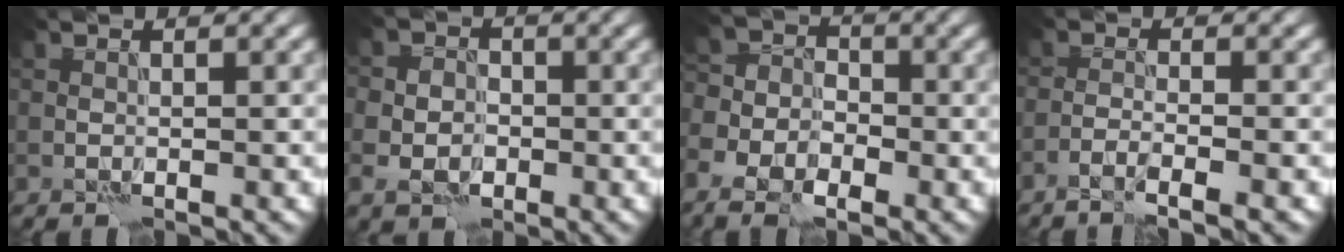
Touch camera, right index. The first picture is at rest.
{"total": 3.8, "force": [-0.8, 3.2, 1.9], "torque": [-0.016, -0.006, -0.022]}
{"total": 7.7, "force": [-4.8, 4.9, 3.5], "torque": [-0.040, -0.019, -0.077]}
{"total": 2.5, "force": [-1.9, 0.0, 1.6], "torque": [-0.029, 0.003, -0.042]}